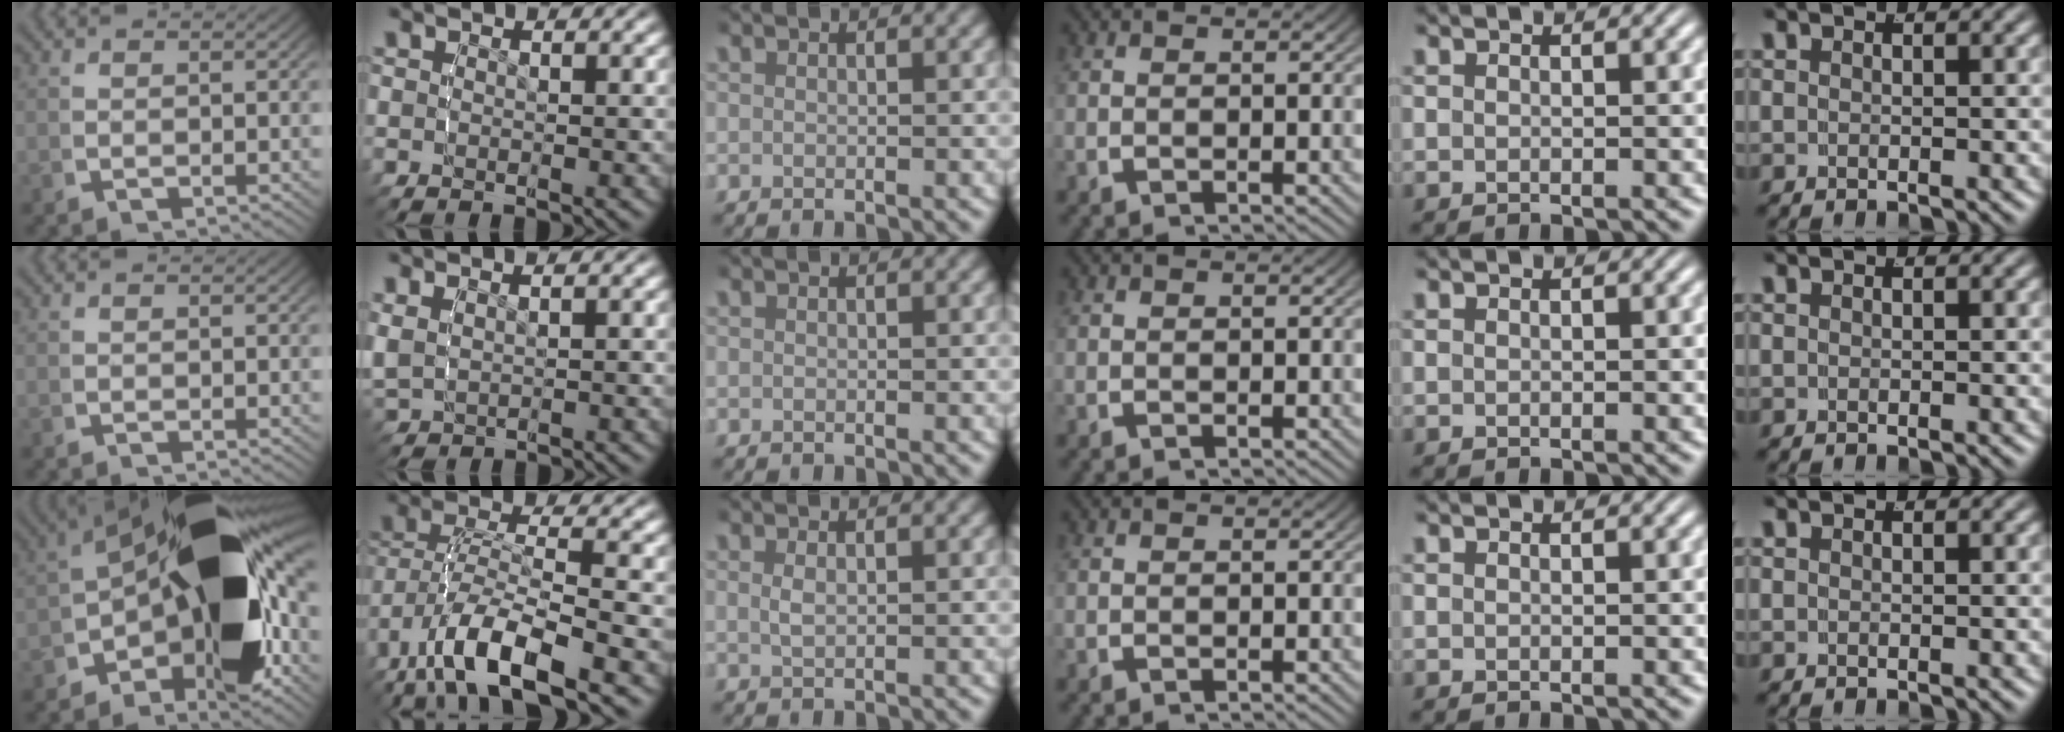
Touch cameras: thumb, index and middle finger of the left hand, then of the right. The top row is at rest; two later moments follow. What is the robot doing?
{"motion": "lift_and_place", "object": "legos"}